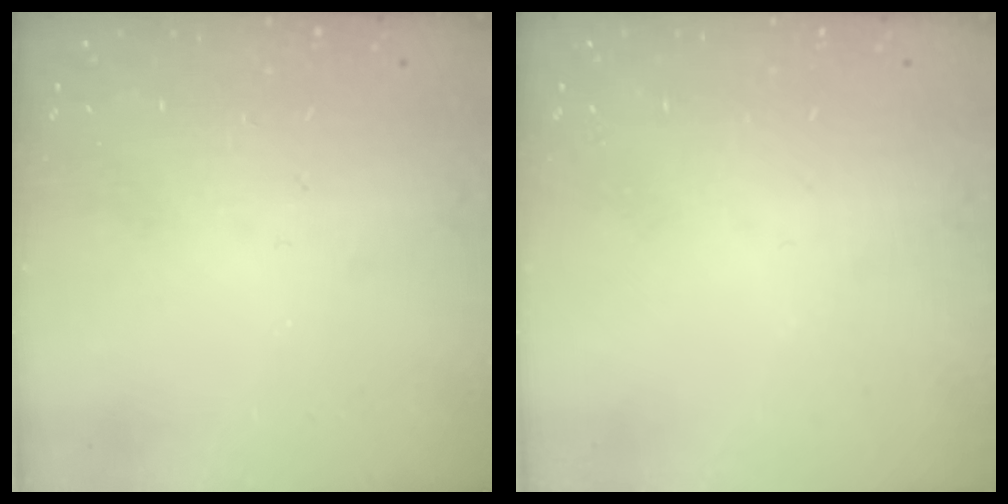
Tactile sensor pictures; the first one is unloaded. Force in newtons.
{"total": 0.0}